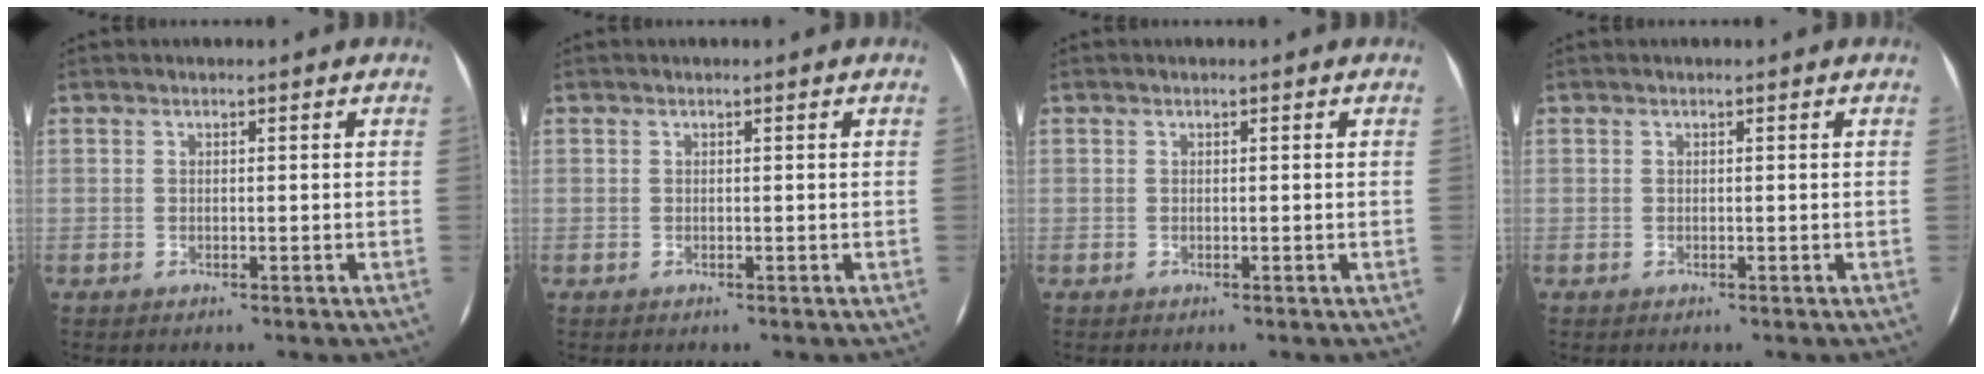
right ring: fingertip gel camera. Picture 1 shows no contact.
{"total": 0.0}
{"total": 0.0}
{"total": 0.0}